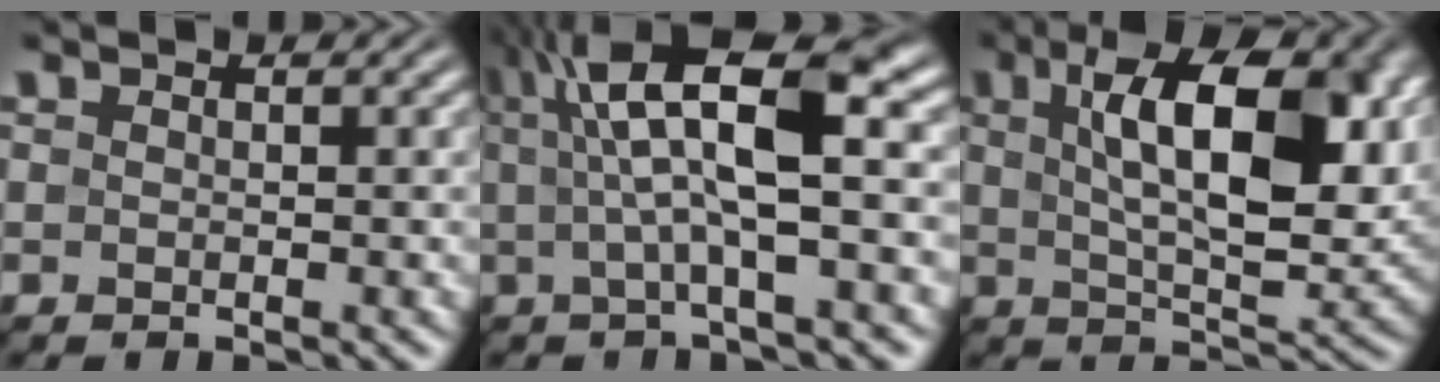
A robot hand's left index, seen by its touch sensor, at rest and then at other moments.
{"total": 9.4, "force": [1.9, 2.3, 8.9], "torque": [-0.144, 0.011, 0.029]}
{"total": 13.0, "force": [3.7, 5.8, 11.0], "torque": [-0.166, 0.000, 0.059]}